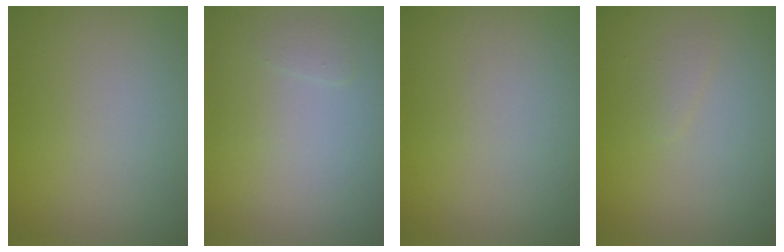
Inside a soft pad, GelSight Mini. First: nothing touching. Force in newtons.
{"total": 0.5, "press": 0.5, "slide": 0.0}
{"total": 0.0}
{"total": 0.8, "press": 0.8, "slide": 0.0}